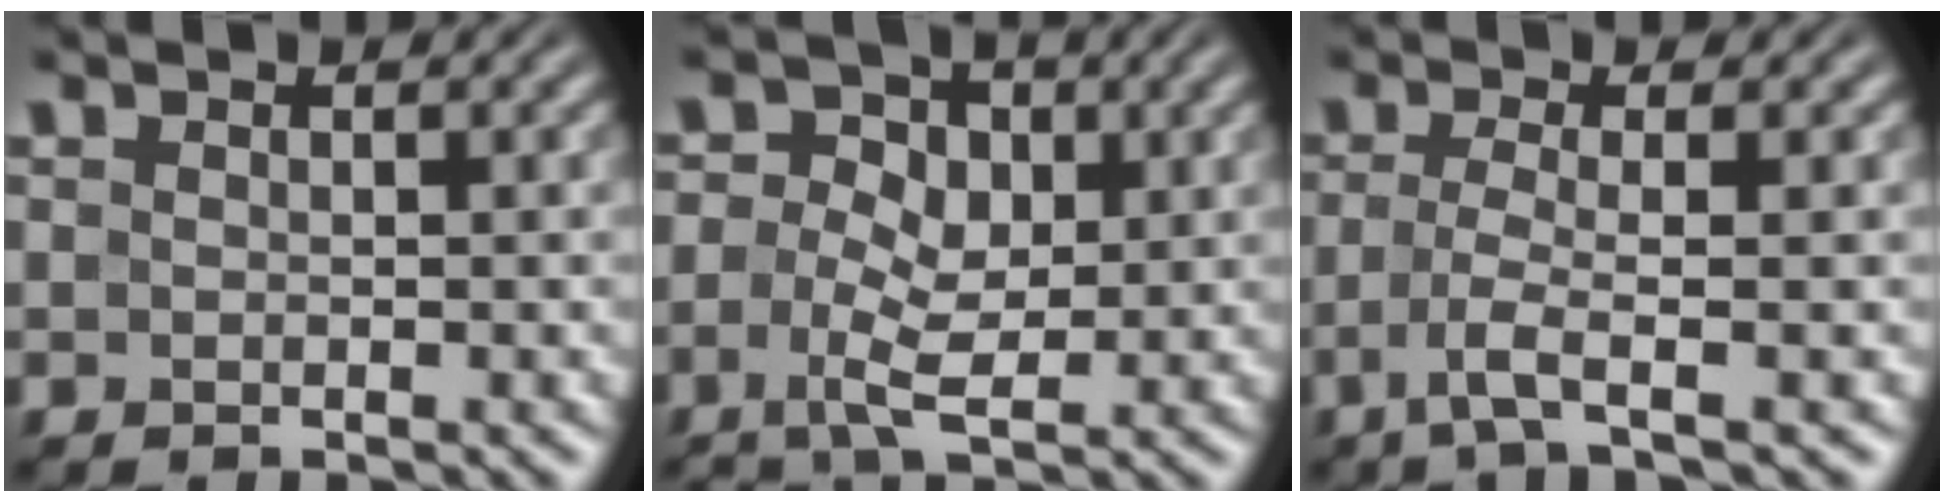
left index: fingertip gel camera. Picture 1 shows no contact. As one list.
[{"total": 3.9, "force": [-0.2, 2.6, 3.0], "torque": [-0.057, 0.004, -0.008]}, {"total": 3.1, "force": [-1.3, 0.3, 2.8], "torque": [-0.059, -0.004, -0.033]}]